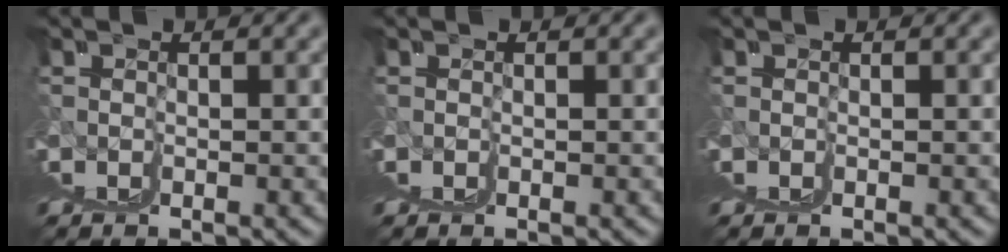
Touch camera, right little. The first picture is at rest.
{"total": 0.0}
{"total": 0.0}